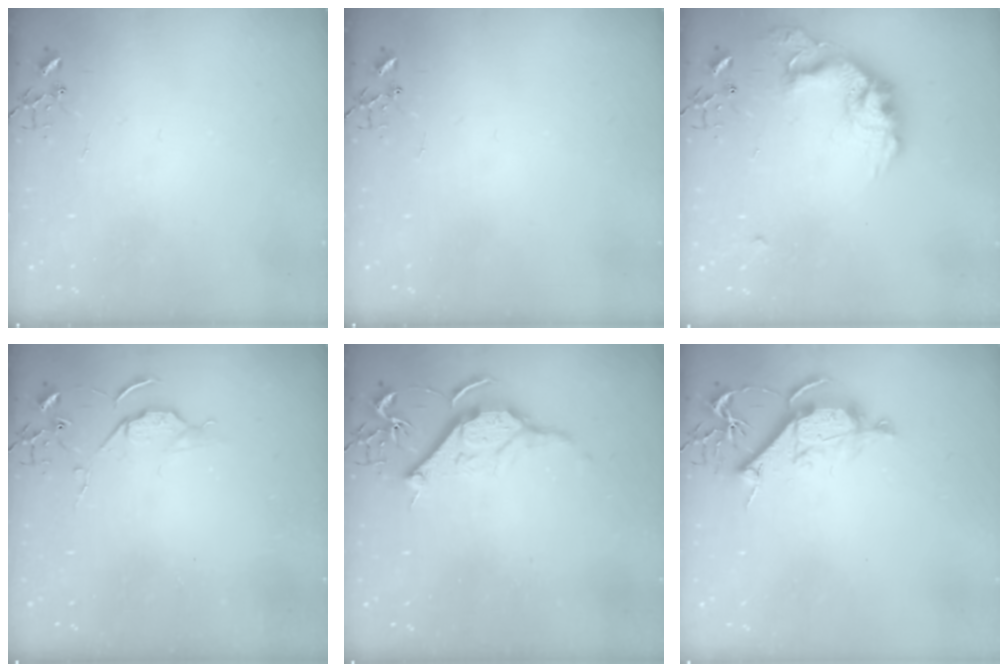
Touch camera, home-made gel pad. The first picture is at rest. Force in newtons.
{"total": 0.0}
{"total": 17.2, "press": 17.2, "slide": 1.2}
{"total": 5.2, "press": 5.2, "slide": 0.7}
{"total": 11.4, "press": 11.4, "slide": 0.8}
{"total": 9.9, "press": 9.9, "slide": 0.6}